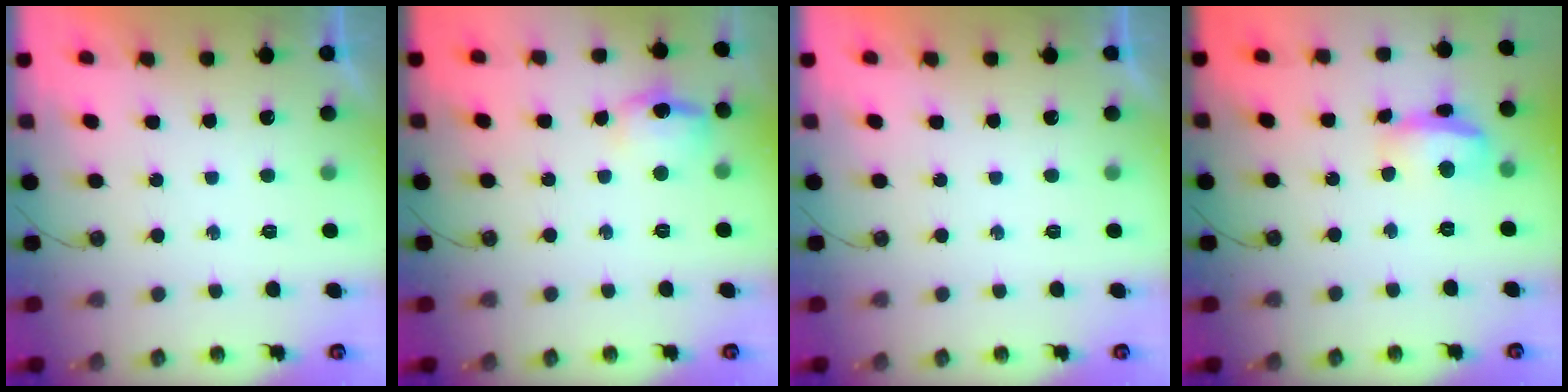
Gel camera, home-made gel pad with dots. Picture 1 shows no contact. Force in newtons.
{"total": 10.1, "press": 10.0, "slide": 0.8}
{"total": 0.0}
{"total": 10.8, "press": 10.7, "slide": 1.5}